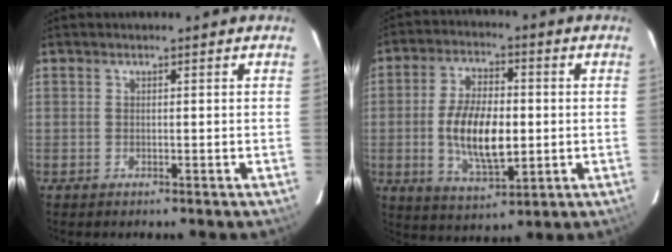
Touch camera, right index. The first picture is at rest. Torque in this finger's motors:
{"motor_torque": [0.47, -0.09, 0.42, 0.16]}